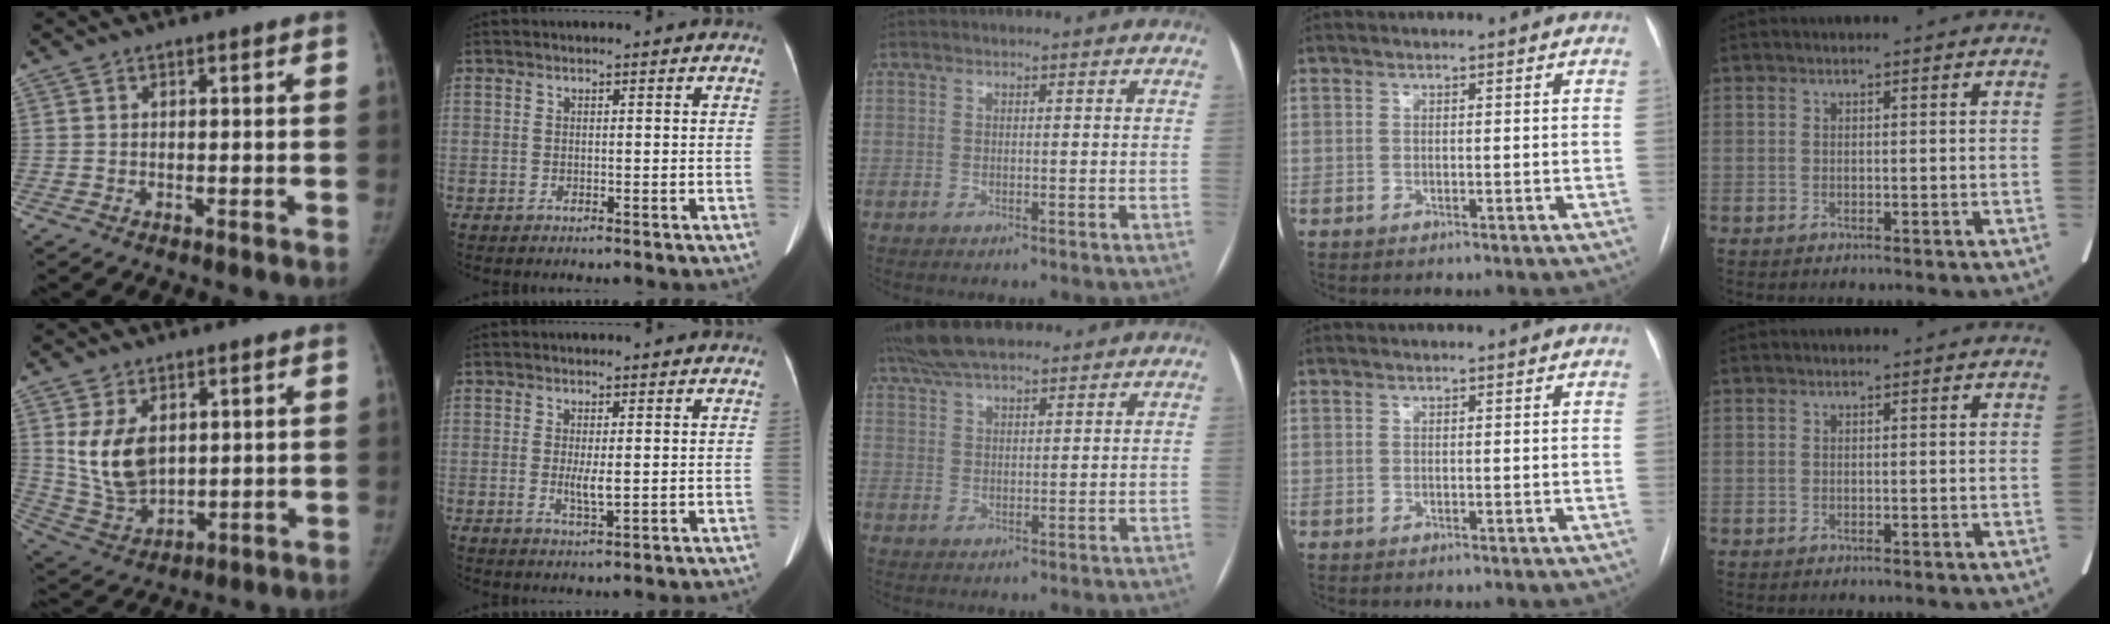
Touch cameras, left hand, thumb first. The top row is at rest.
{"thumb": {"total": 11.1, "force": [2.9, 7.2, 7.9], "torque": [-0.127, -0.019, 0.076]}, "index": {"total": 2.8, "force": [-0.1, 0.5, 2.8], "torque": [-0.055, -0.007, 0.002]}, "middle": {"total": 11.0, "force": [9.0, 2.8, 5.6], "torque": [-0.101, 0.044, 0.158]}}